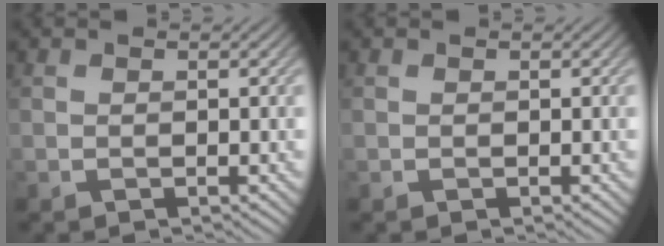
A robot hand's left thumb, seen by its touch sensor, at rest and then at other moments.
{"total": 0.0}